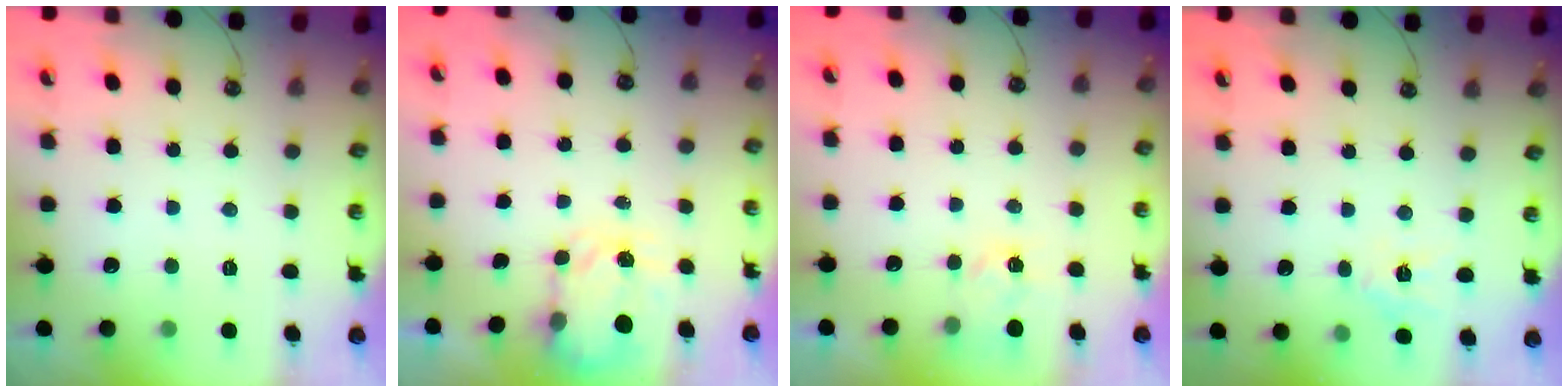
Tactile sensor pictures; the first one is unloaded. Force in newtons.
{"total": 3.8, "press": 3.7, "slide": 0.5}
{"total": 3.5, "press": 3.5, "slide": 0.3}
{"total": 6.8, "press": 6.7, "slide": 0.4}